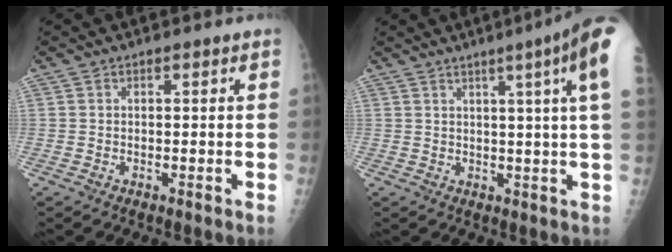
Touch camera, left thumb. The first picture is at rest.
{"total": 12.5, "force": [5.7, -0.8, 11.1], "torque": [-0.143, -0.014, 0.057]}